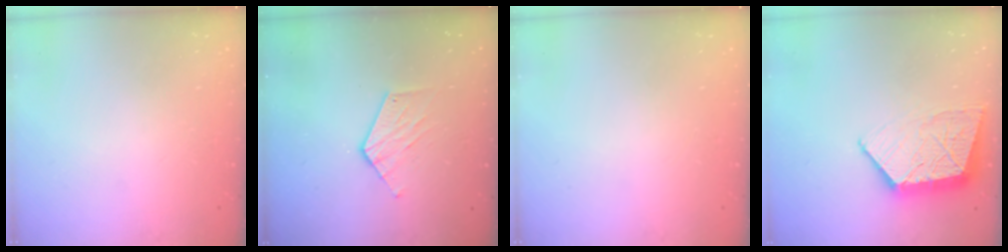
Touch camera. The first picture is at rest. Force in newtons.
{"total": 7.1, "press": 7.1, "slide": 0.3}
{"total": 0.0}
{"total": 13.6, "press": 13.5, "slide": 1.0}